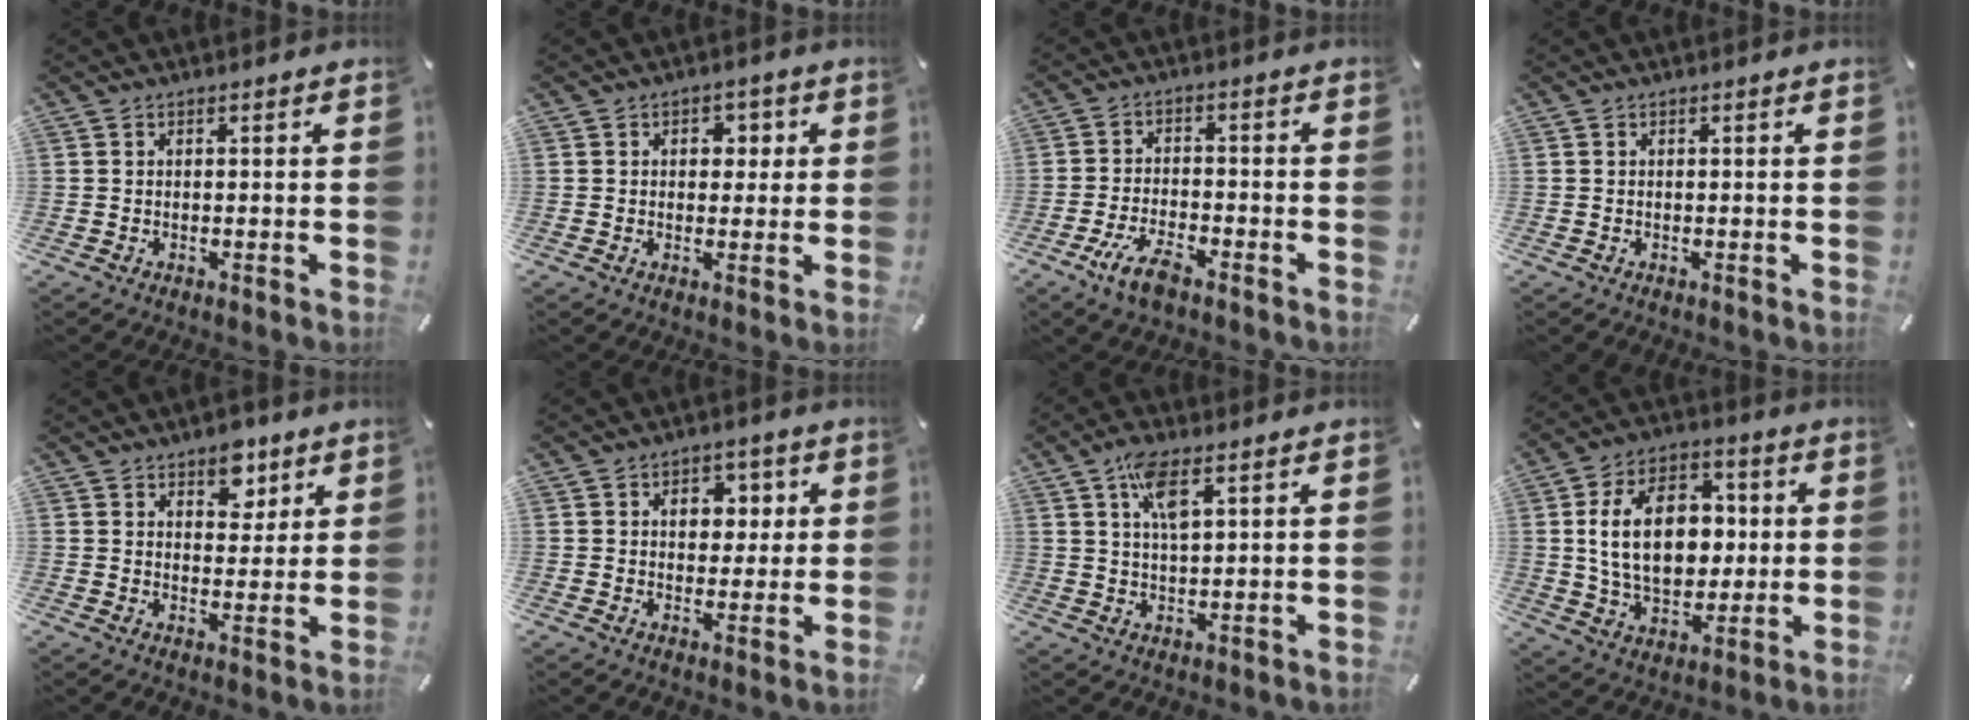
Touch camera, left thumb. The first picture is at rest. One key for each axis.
{"total": 3.5, "fx": 0.4, "fy": 2.8, "fz": 2.0, "tx": -0.012, "ty": -0.003, "tz": -0.005}
{"total": 7.4, "fx": -4.8, "fy": 2.7, "fz": 4.9, "tx": -0.105, "ty": 0.015, "tz": -0.088}
{"total": 0.0}
{"total": 6.8, "fx": 4.6, "fy": 4.5, "fz": 2.5, "tx": -0.009, "ty": -0.025, "tz": 0.072}
{"total": 6.1, "fx": 1.3, "fy": 4.8, "fz": 3.5, "tx": -0.041, "ty": -0.002, "tz": 0.012}
{"total": 7.1, "fx": 3.5, "fy": 2.7, "fz": 5.5, "tx": -0.103, "ty": -0.001, "tz": 0.059}
{"total": 17.9, "fx": 1.7, "fy": 12.3, "fz": 12.9, "tx": -0.242, "ty": 0.013, "tz": 0.030}